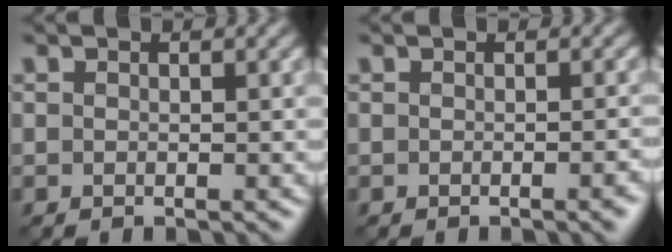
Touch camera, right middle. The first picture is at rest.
{"total": 2.3, "force": [-0.7, 0.8, 2.0], "torque": [-0.010, 0.005, -0.007]}